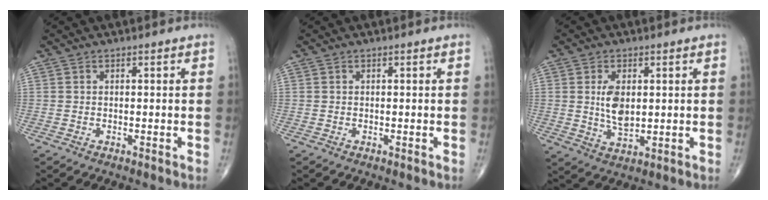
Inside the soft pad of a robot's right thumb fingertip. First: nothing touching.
{"total": 0.0}
{"total": 6.4, "force": [1.0, 3.5, 5.3], "torque": [-0.090, -0.013, 0.023]}